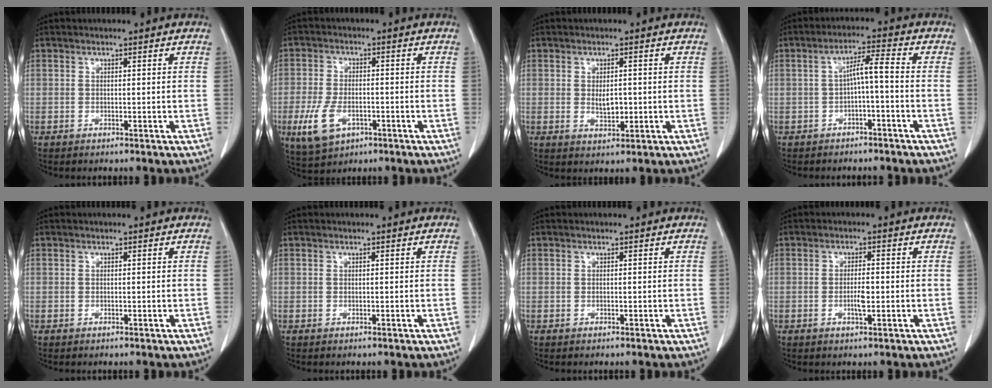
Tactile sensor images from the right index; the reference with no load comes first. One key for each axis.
{"total": 7.5, "fx": -2.9, "fy": 4.3, "fz": 5.5, "tx": -0.119, "ty": -0.004, "tz": -0.043}
{"total": 2.9, "fx": 0.1, "fy": 1.4, "fz": 2.6, "tx": -0.047, "ty": -0.004, "tz": 0.006}
{"total": 4.3, "fx": -0.8, "fy": 0.4, "fz": 4.2, "tx": -0.071, "ty": 0.019, "tz": -0.011}
{"total": 0.0}
{"total": 0.0}
{"total": 0.0}
{"total": 2.7, "fx": -0.5, "fy": 0.5, "fz": 2.6, "tx": -0.050, "ty": 0.000, "tz": -0.008}